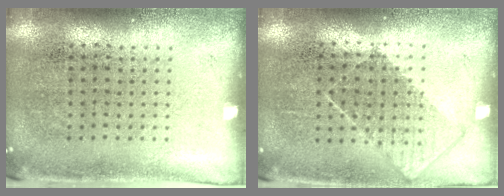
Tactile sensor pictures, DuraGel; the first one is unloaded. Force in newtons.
{"total": 0.9, "press": 0.7, "slide": 0.5}